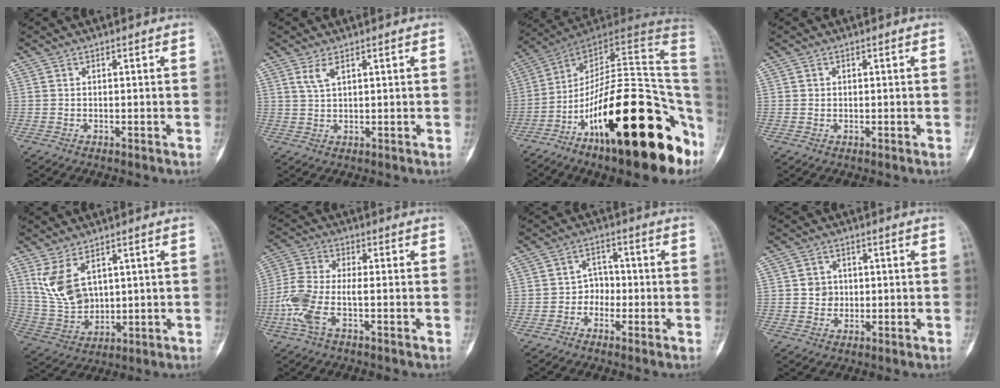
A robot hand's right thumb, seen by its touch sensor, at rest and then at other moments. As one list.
[{"total": 2.6, "force": [1.5, 0.8, 2.0], "torque": [-0.046, -0.003, 0.037]}, {"total": 30.0, "force": [-11.1, 10.1, 25.9], "torque": [-0.314, 0.065, -0.175]}, {"total": 0.7, "force": [0.2, 0.6, 0.1], "torque": [0.007, 0.004, 0.004]}, {"total": 9.7, "force": [4.0, 5.8, 6.6], "torque": [-0.119, -0.015, 0.098]}, {"total": 8.9, "force": [-2.8, 3.0, 7.9], "torque": [-0.198, 0.017, -0.062]}, {"total": 3.7, "force": [-1.5, 3.1, 1.3], "torque": [0.010, 0.018, -0.040]}, {"total": 3.5, "force": [0.2, 3.3, 1.1], "torque": [0.008, 0.008, 0.003]}]